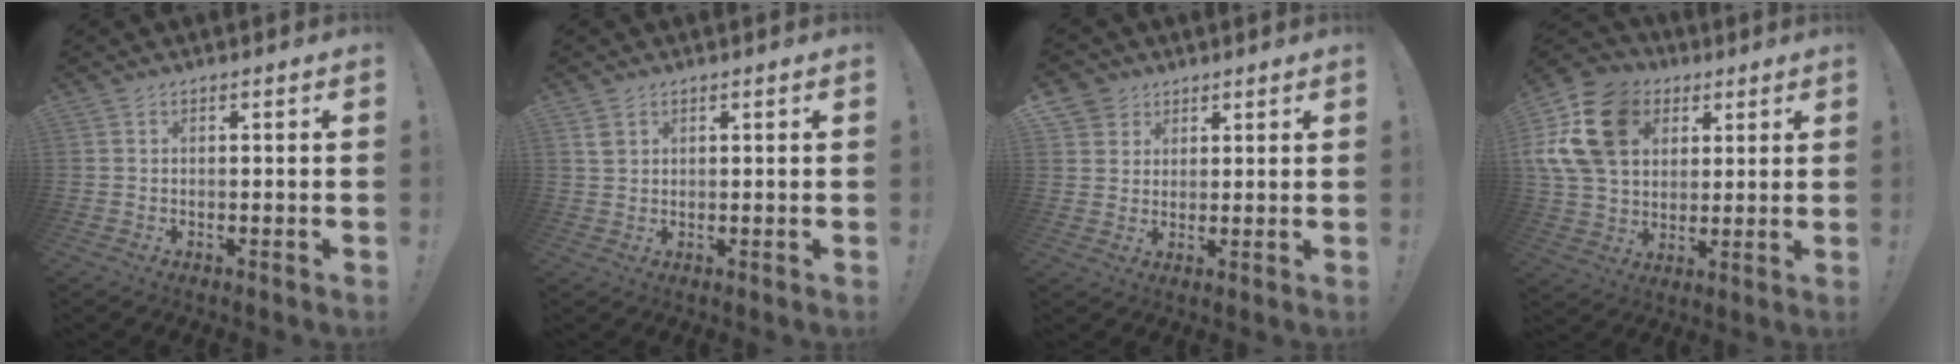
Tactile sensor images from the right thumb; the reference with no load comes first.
{"total": 2.3, "force": [1.4, 1.5, 1.1], "torque": [-0.007, -0.007, 0.024]}
{"total": 5.5, "force": [3.0, 4.6, 0.7], "torque": [-0.011, -0.022, 0.059]}
{"total": 20.4, "force": [6.5, 15.5, 11.7], "torque": [-0.208, -0.022, 0.128]}